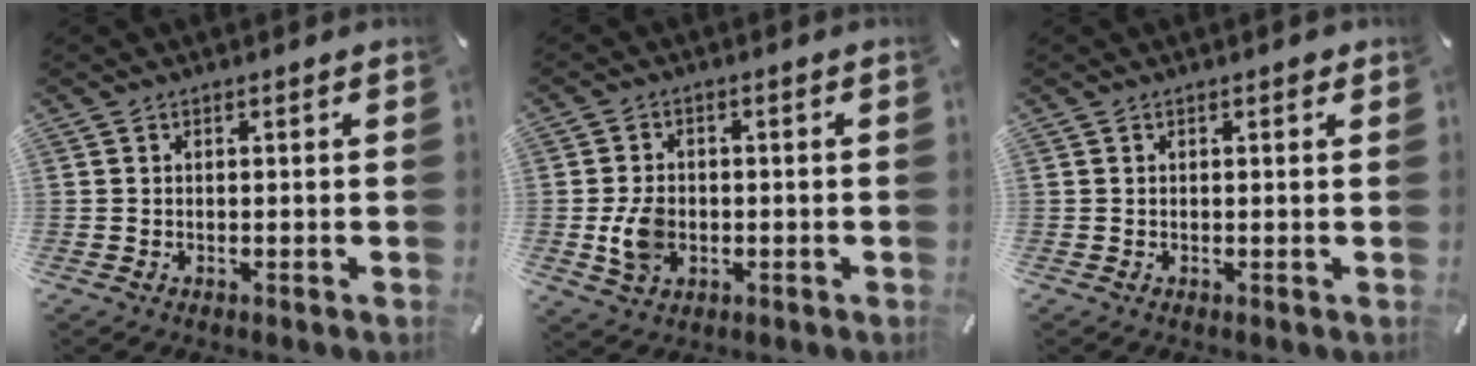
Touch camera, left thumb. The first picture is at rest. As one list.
[{"total": 6.8, "force": [-1.1, 5.2, 4.3], "torque": [-0.090, 0.001, -0.019]}, {"total": 0.6, "force": [0.3, 0.2, 0.5], "torque": [0.000, -0.001, 0.003]}]